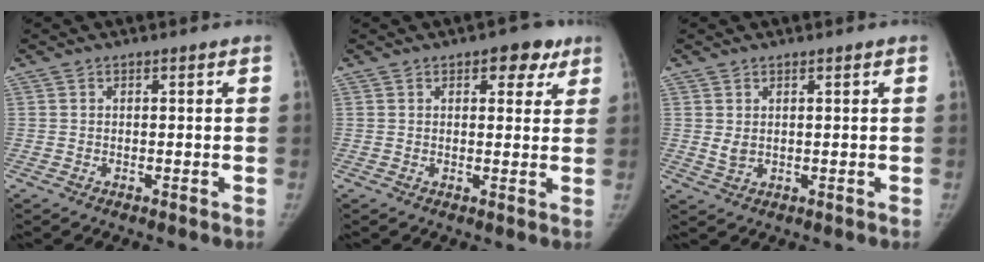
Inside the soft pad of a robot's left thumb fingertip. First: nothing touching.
{"total": 5.7, "force": [3.0, 3.2, 3.5], "torque": [-0.008, -0.007, 0.031]}
{"total": 2.8, "force": [0.8, 1.7, 2.1], "torque": [-0.034, -0.011, 0.024]}